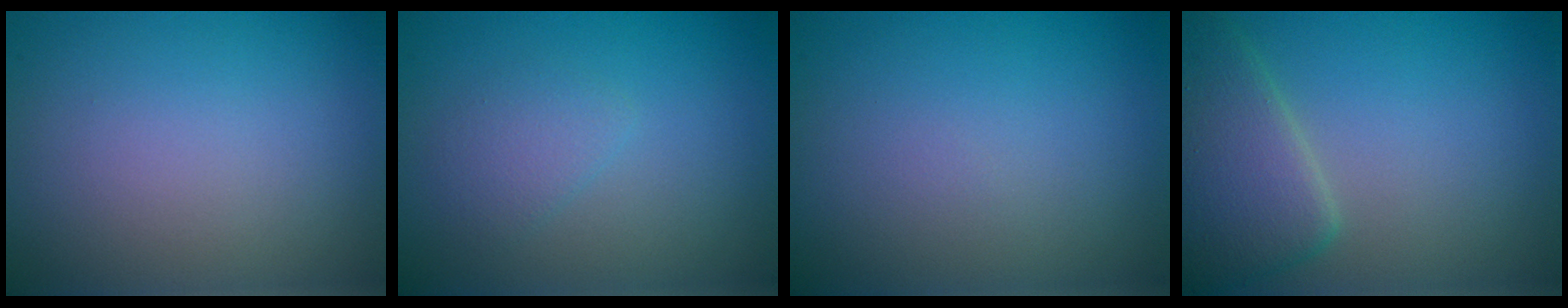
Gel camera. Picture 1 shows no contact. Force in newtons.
{"total": 1.5, "press": 1.5, "slide": 0.1}
{"total": 0.0}
{"total": 5.4, "press": 5.4, "slide": 0.1}